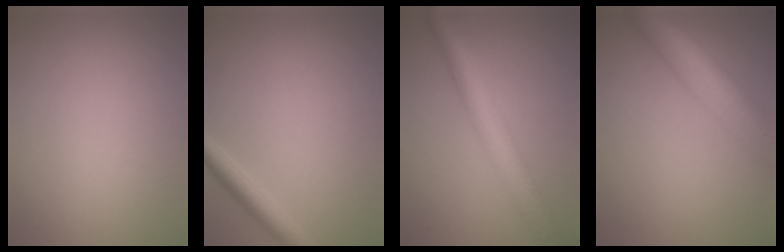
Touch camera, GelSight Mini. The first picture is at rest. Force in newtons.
{"total": 2.4, "press": 2.4, "slide": 0.1}
{"total": 5.3, "press": 5.3, "slide": 0.0}
{"total": 9.2, "press": 9.2, "slide": 0.4}